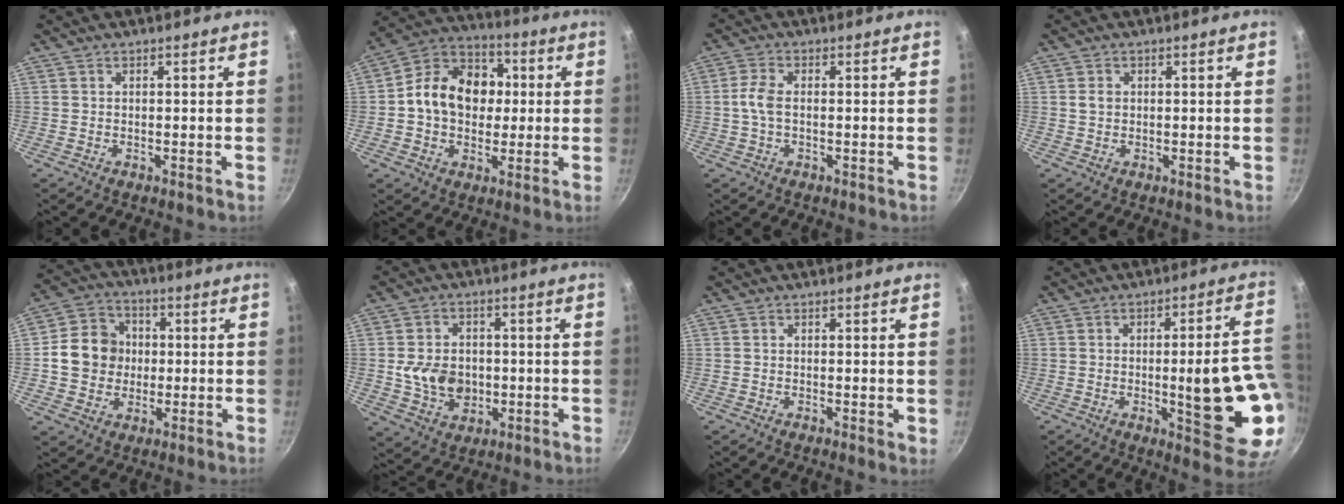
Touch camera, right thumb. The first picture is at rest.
{"total": 15.5, "force": [1.0, 12.3, 9.5], "torque": [-0.122, 0.026, -0.003]}
{"total": 3.9, "force": [-0.3, 2.1, 3.3], "torque": [-0.075, 0.013, -0.011]}
{"total": 1.7, "force": [0.2, 1.4, 0.9], "torque": [-0.012, 0.003, 0.003]}
{"total": 11.4, "force": [0.2, 10.1, 5.2], "torque": [-0.061, 0.019, -0.007]}
{"total": 9.7, "force": [-0.7, 7.7, 5.9], "torque": [-0.078, 0.005, -0.006]}
{"total": 1.0, "force": [0.1, 0.3, 0.9], "torque": [-0.013, -0.002, -0.001]}
{"total": 17.9, "force": [-2.9, 4.1, 17.2], "torque": [-0.199, 0.008, -0.032]}